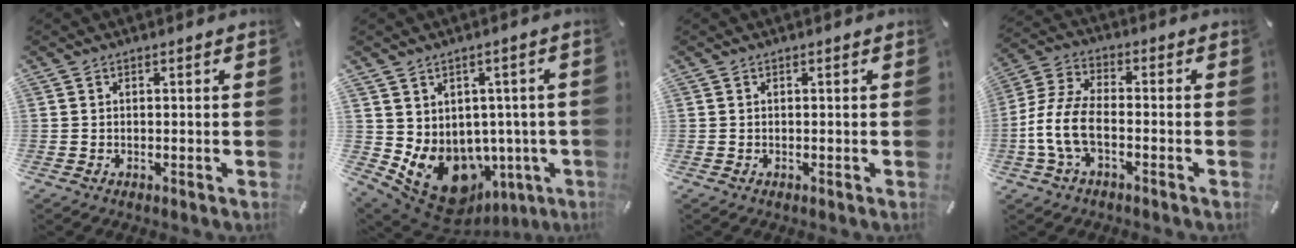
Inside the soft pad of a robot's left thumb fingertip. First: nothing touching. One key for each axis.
{"total": 12.8, "fx": -4.4, "fy": 9.9, "fz": 6.9, "tx": -0.101, "ty": -0.012, "tz": -0.060}
{"total": 0.0}
{"total": 9.6, "fx": -3.4, "fy": 4.8, "fz": 7.7, "tx": -0.175, "ty": -0.001, "tz": -0.064}